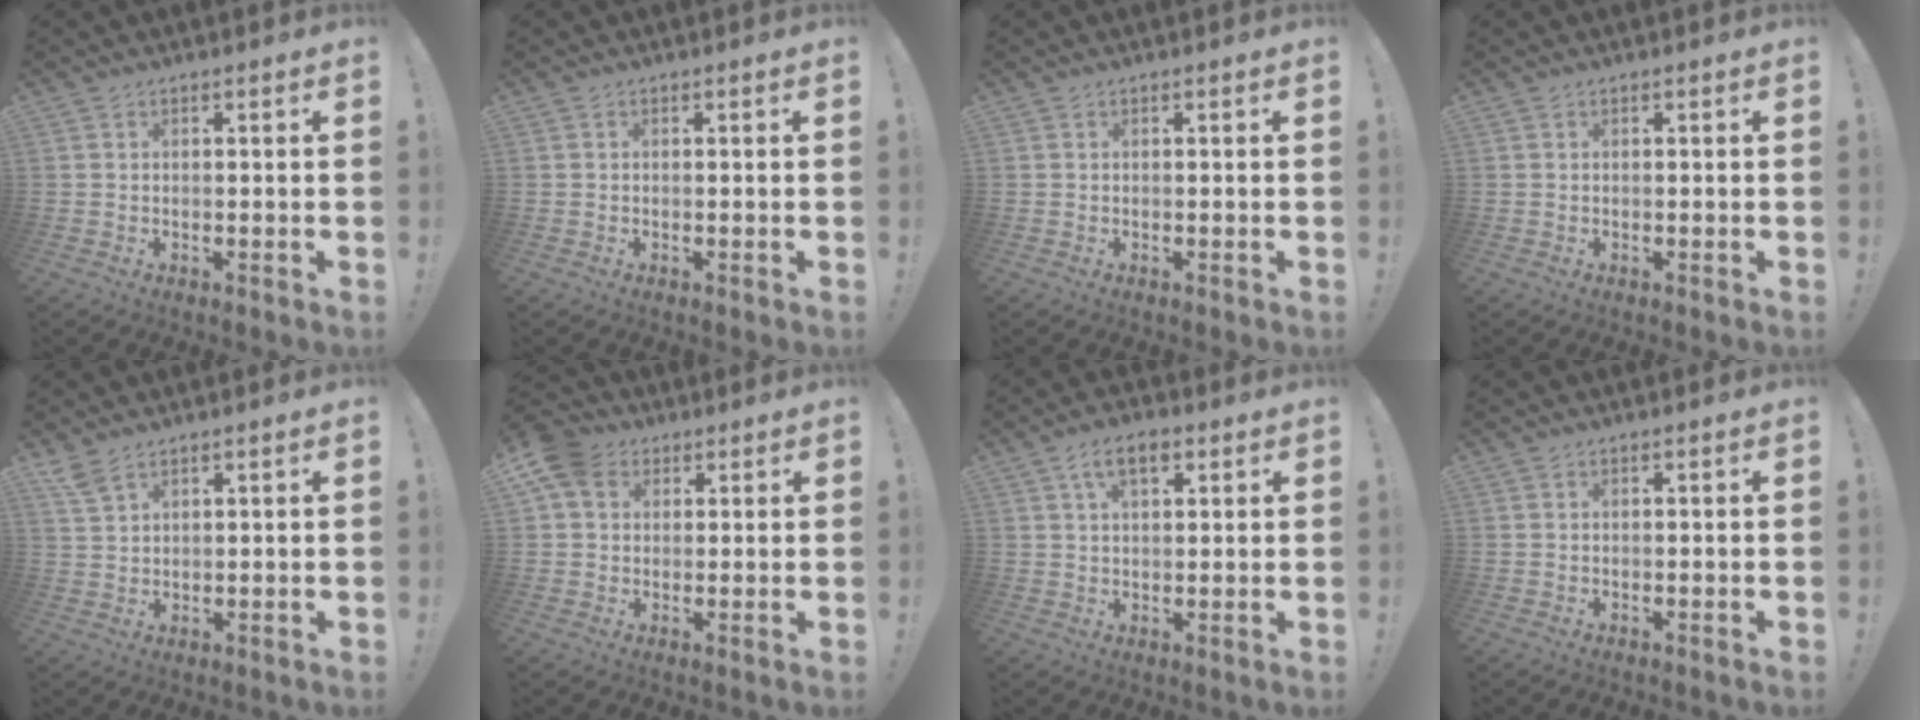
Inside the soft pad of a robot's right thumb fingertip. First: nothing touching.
{"total": 0.0}
{"total": 0.0}
{"total": 0.0}
{"total": 4.4, "force": [3.4, 1.7, 2.3], "torque": [-0.047, -0.016, 0.066]}
{"total": 8.0, "force": [3.3, 6.3, 3.7], "torque": [-0.070, -0.005, 0.066]}
{"total": 6.9, "force": [3.1, 3.5, 5.1], "torque": [-0.088, 0.005, 0.055]}
{"total": 0.0}